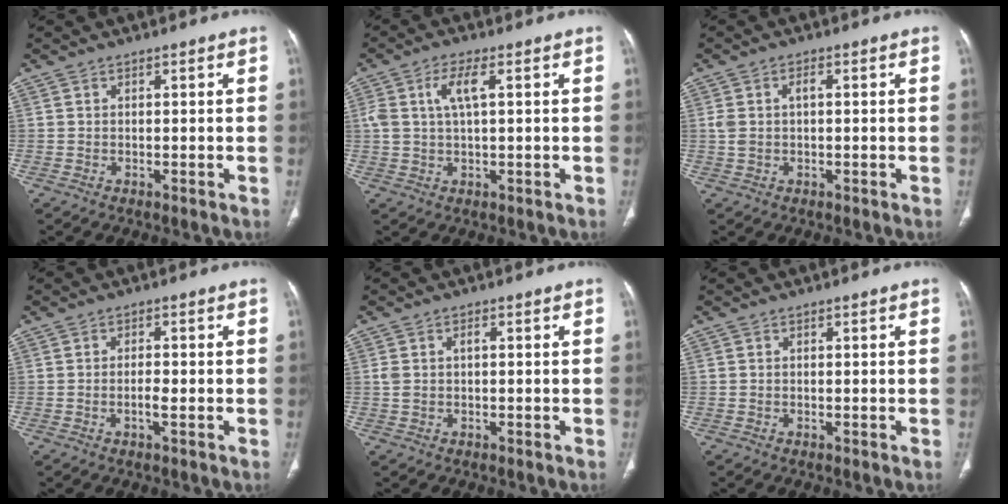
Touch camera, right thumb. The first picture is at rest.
{"total": 5.4, "force": [1.4, 1.9, 4.8], "torque": [-0.113, 0.011, 0.032]}
{"total": 3.3, "force": [0.3, 1.8, 2.7], "torque": [-0.072, 0.014, 0.008]}
{"total": 2.1, "force": [-0.6, 0.6, 1.9], "torque": [-0.037, 0.002, -0.010]}
{"total": 2.3, "force": [0.2, 1.3, 1.9], "torque": [-0.053, 0.012, 0.004]}
{"total": 0.0}